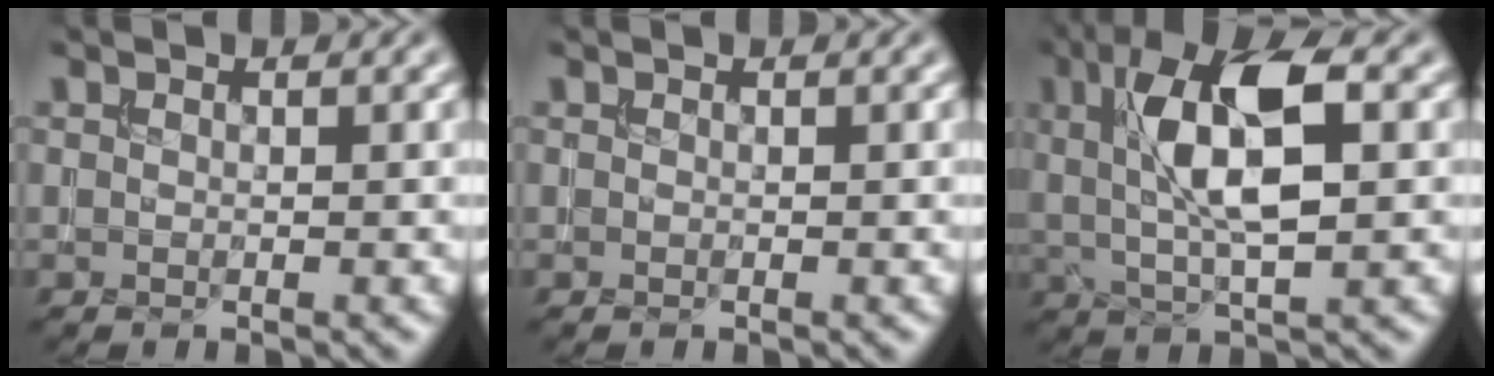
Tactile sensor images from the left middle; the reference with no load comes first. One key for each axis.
{"total": 0.0}
{"total": 8.9, "fx": 1.8, "fy": 3.4, "fz": 8.0, "tx": -0.142, "ty": 0.011, "tz": 0.029}